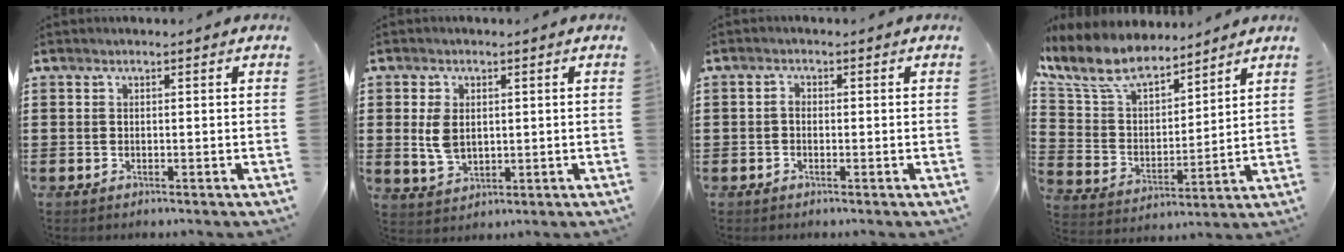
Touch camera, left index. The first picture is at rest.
{"total": 4.7, "force": [0.7, 3.2, 3.3], "torque": [-0.087, 0.005, 0.008]}
{"total": 1.2, "force": [-0.2, 0.8, 1.0], "torque": [-0.020, 0.004, -0.006]}
{"total": 10.0, "force": [8.4, 3.6, 4.0], "torque": [-0.118, -0.039, 0.153]}